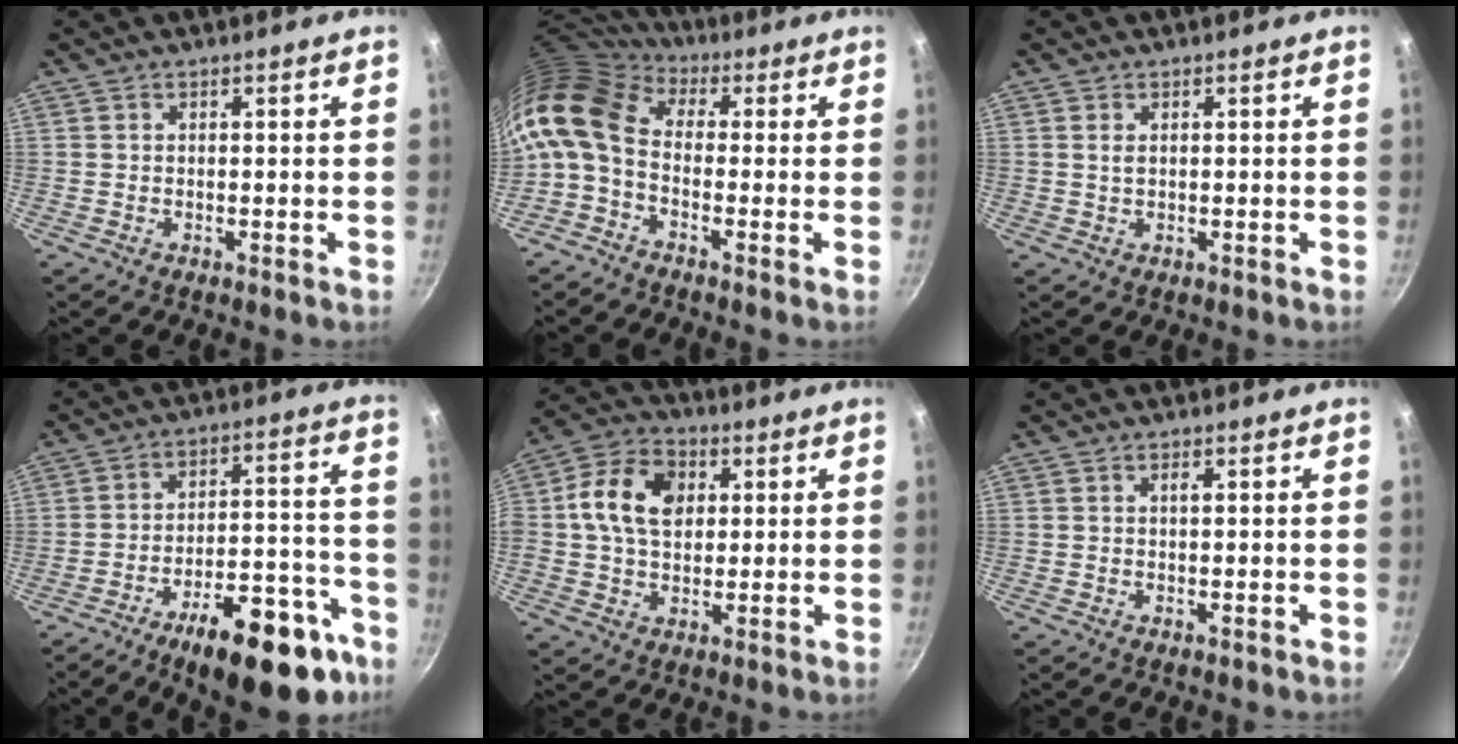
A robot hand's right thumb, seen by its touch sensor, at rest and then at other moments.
{"total": 12.7, "force": [-0.7, 8.6, 9.4], "torque": [-0.188, 0.023, -0.037]}
{"total": 1.4, "force": [0.4, 0.8, 1.0], "torque": [-0.020, 0.001, 0.008]}
{"total": 21.4, "force": [-13.0, 8.6, 14.7], "torque": [-0.153, 0.078, -0.181]}
{"total": 13.1, "force": [2.4, 9.4, 8.8], "torque": [-0.140, 0.012, 0.025]}
{"total": 1.1, "force": [0.2, 0.4, 1.0], "torque": [-0.017, 0.001, 0.003]}